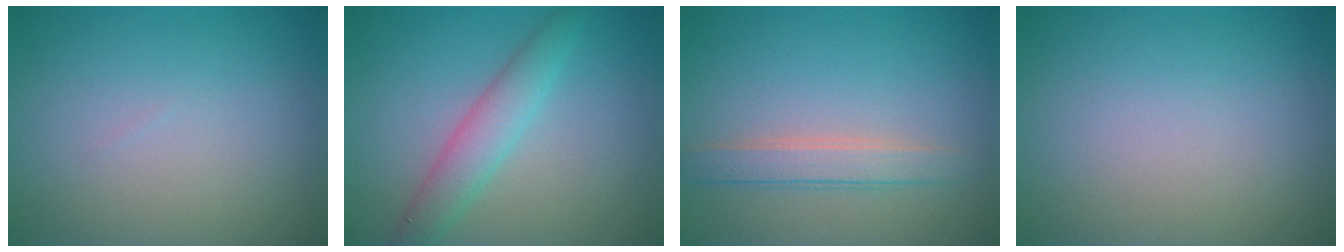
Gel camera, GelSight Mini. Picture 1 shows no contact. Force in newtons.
{"total": 3.4, "press": 3.4, "slide": 0.1}
{"total": 2.4, "press": 2.4, "slide": 0.1}
{"total": 0.0}